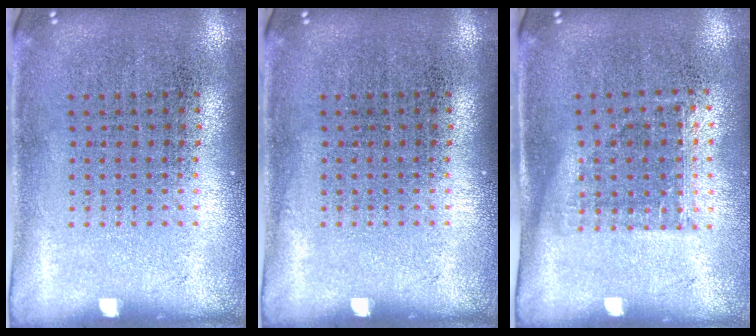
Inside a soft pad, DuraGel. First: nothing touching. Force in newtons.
{"total": 0.0}
{"total": 1.1, "press": 0.9, "slide": 0.7}